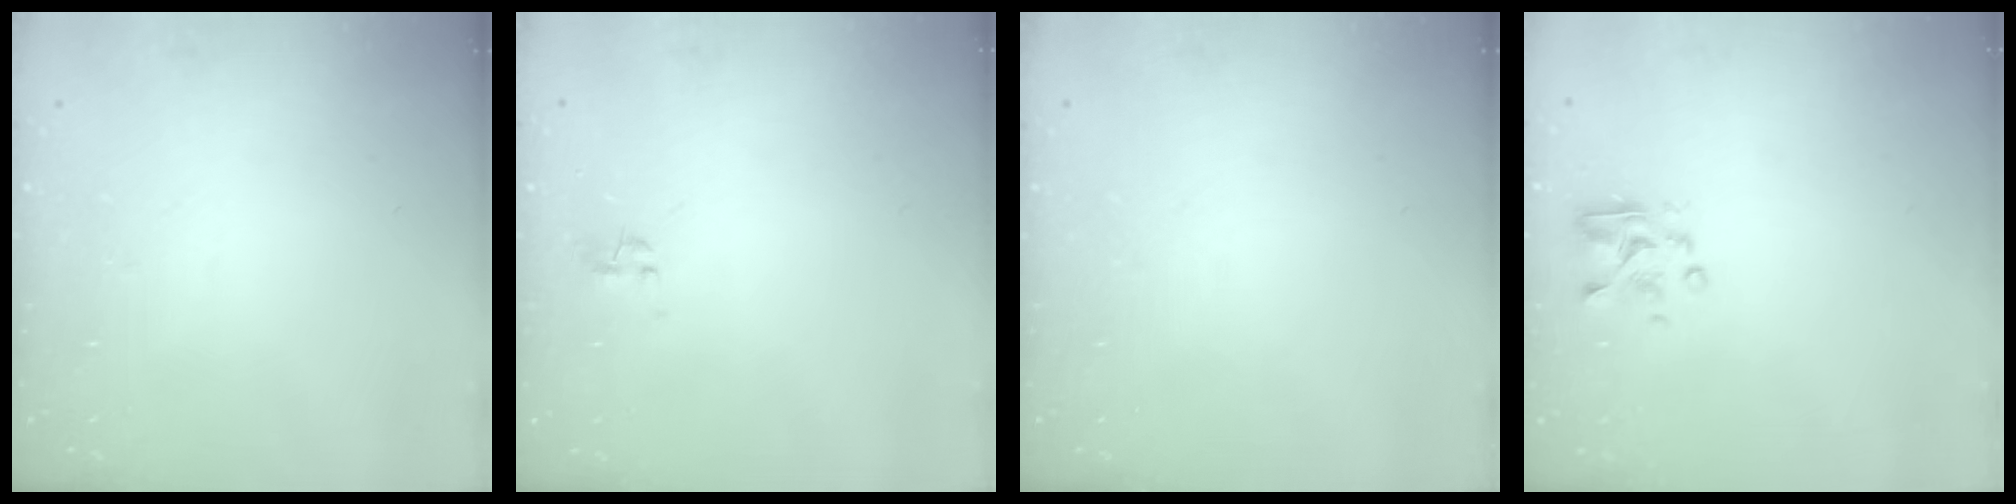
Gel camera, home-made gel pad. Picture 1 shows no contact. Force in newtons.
{"total": 0.0}
{"total": 0.0}
{"total": 3.2, "press": 3.2, "slide": 0.5}